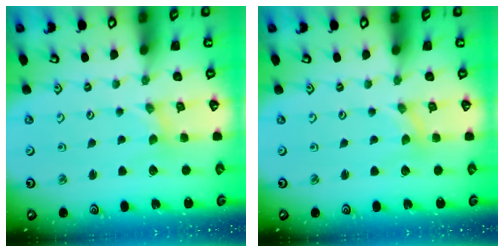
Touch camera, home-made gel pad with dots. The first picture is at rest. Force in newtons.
{"total": 0.0}